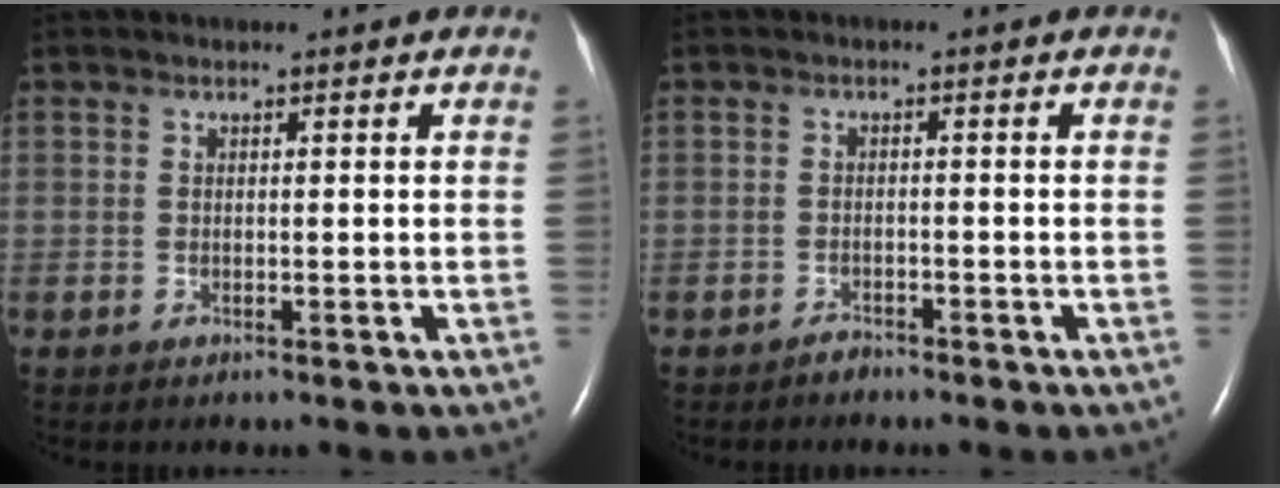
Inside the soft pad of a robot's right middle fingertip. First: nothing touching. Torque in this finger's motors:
{"motor_torque": [0.19, -0.16, -0.03, -0.02]}